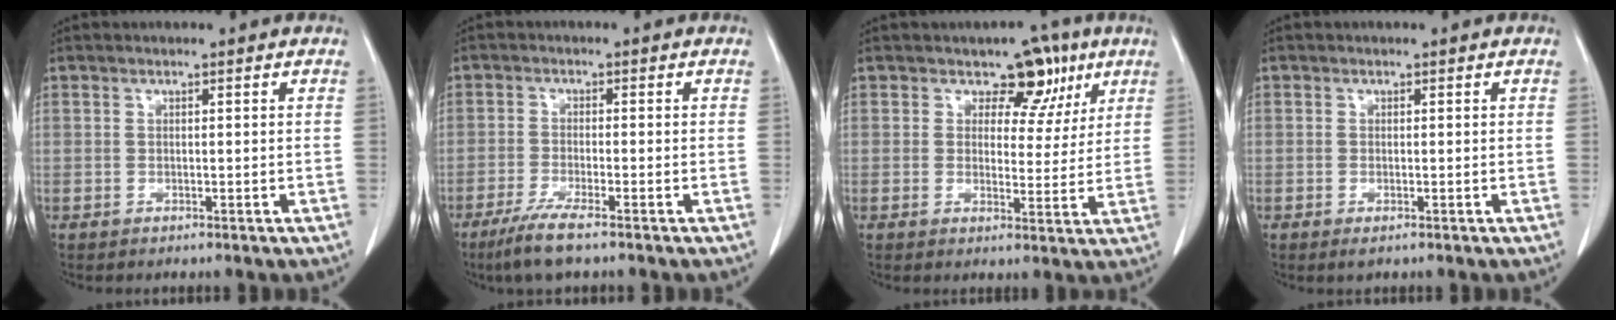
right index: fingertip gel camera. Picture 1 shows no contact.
{"total": 5.7, "force": [-4.0, 0.1, 4.0], "torque": [-0.082, -0.016, -0.073]}
{"total": 6.3, "force": [3.7, 4.3, 2.9], "torque": [-0.013, 0.003, 0.045]}
{"total": 0.9, "force": [-0.5, 0.2, 0.8], "torque": [-0.018, -0.007, -0.003]}